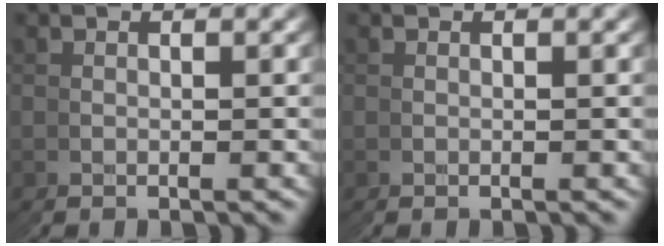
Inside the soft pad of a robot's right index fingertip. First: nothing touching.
{"total": 0.0}